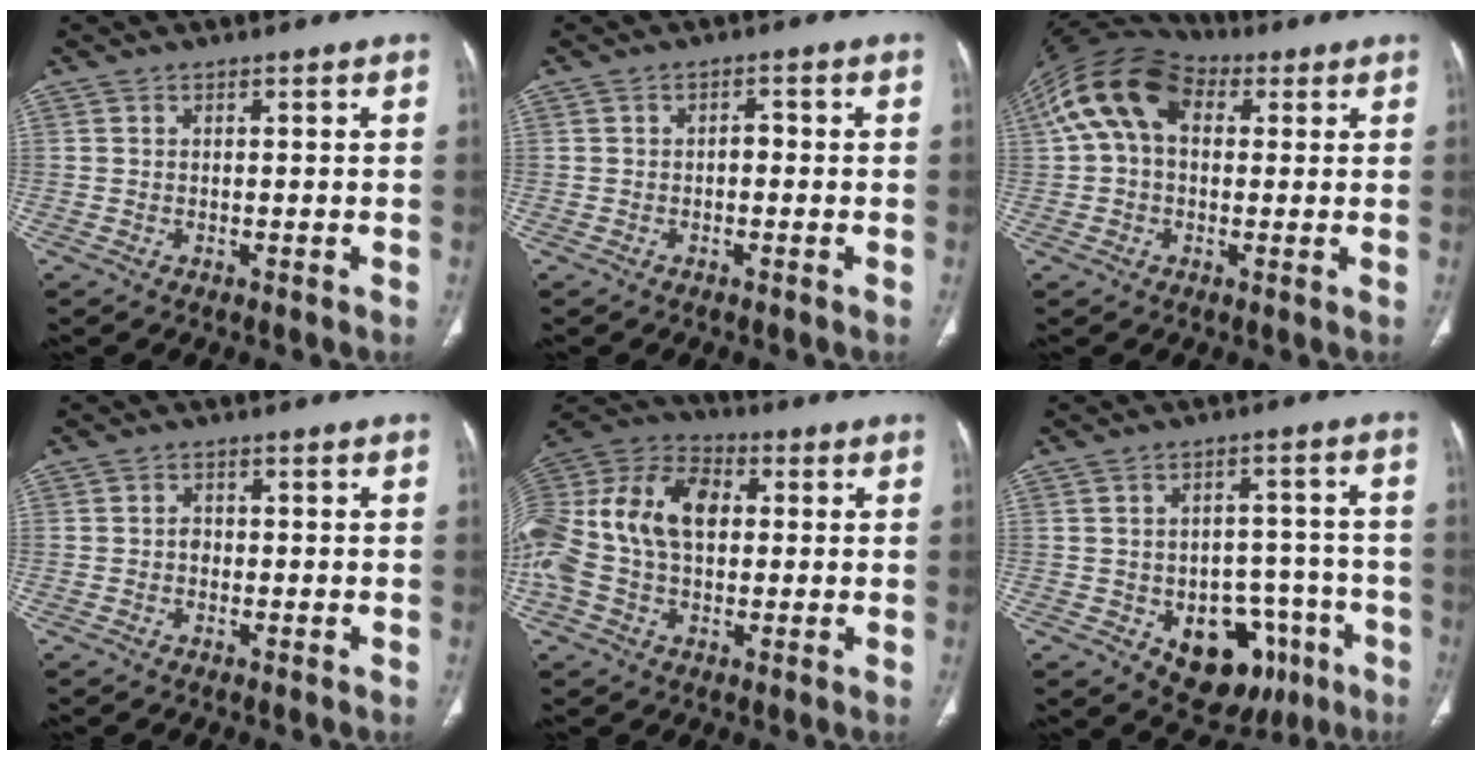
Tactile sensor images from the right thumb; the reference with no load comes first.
{"total": 1.6, "force": [-0.4, 1.1, 1.1], "torque": [-0.010, 0.006, -0.010]}
{"total": 13.6, "force": [3.3, 9.1, 9.5], "torque": [-0.176, 0.042, 0.051]}
{"total": 1.5, "force": [-0.3, 1.2, 0.8], "torque": [-0.005, 0.006, -0.008]}
{"total": 20.6, "force": [2.1, 13.3, 15.6], "torque": [-0.339, 0.036, 0.036]}
{"total": 14.8, "force": [-6.4, 9.8, 9.0], "torque": [-0.075, 0.041, -0.074]}